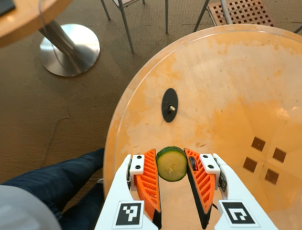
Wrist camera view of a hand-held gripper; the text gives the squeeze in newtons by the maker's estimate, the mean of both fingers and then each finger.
{"total": 7.9, "left": 7.7, "right": 8.2}